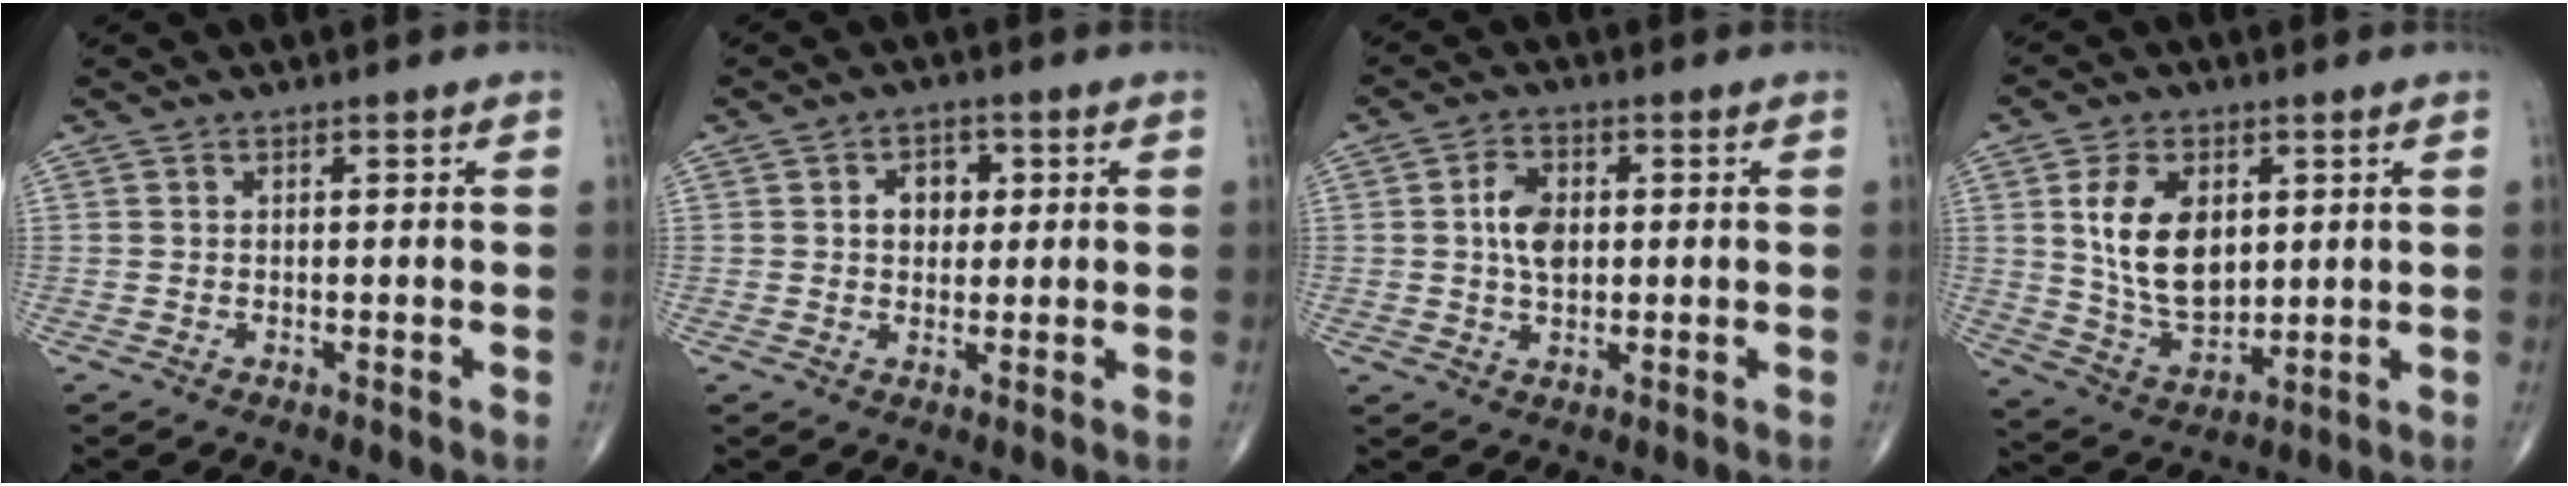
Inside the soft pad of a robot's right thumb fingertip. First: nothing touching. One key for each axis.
{"total": 4.7, "fx": 0.9, "fy": 3.6, "fz": 2.9, "tx": -0.017, "ty": 0.003, "tz": 0.011}
{"total": 6.2, "fx": 0.7, "fy": 4.0, "fz": 4.7, "tx": -0.074, "ty": 0.004, "tz": 0.007}
{"total": 13.5, "fx": 2.9, "fy": 8.4, "fz": 10.2, "tx": -0.162, "ty": -0.019, "tz": 0.064}